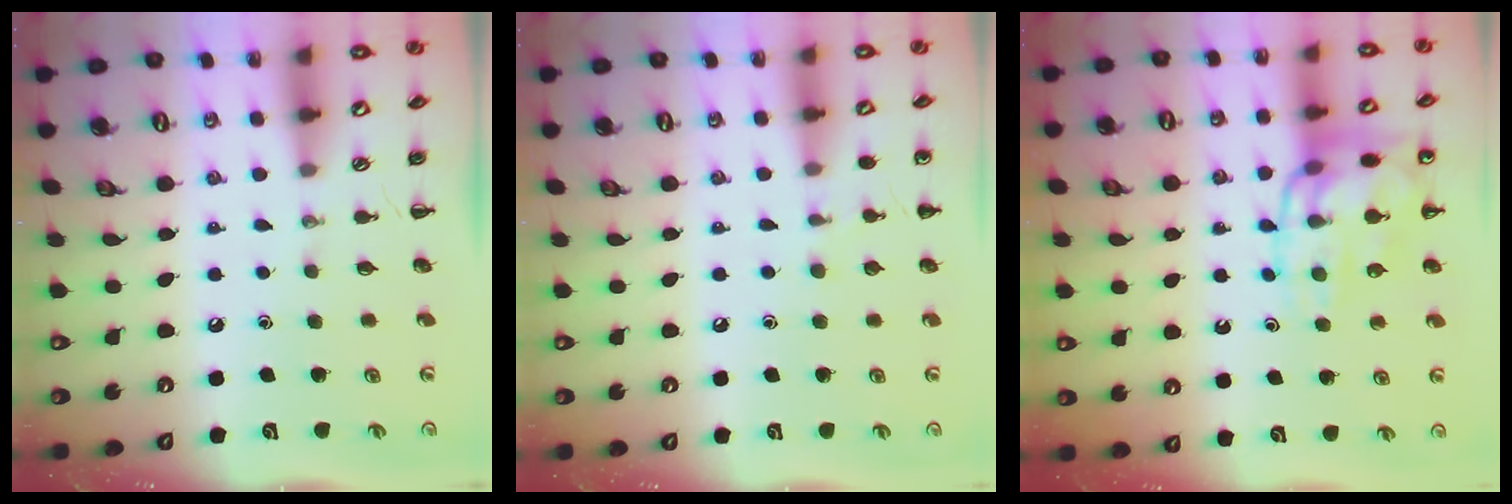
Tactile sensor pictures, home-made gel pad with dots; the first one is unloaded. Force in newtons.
{"total": 5.6, "press": 5.3, "slide": 1.7}
{"total": 15.5, "press": 15.3, "slide": 1.9}